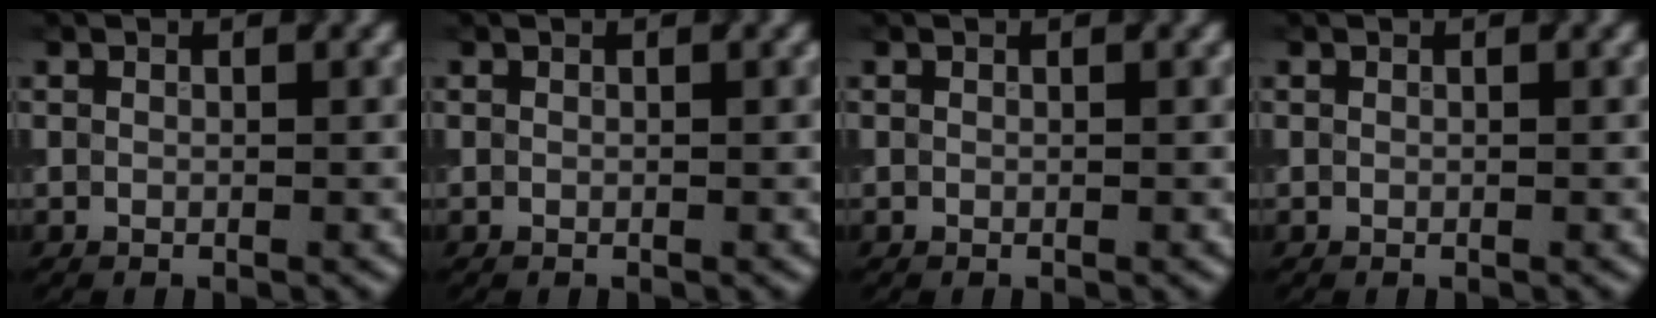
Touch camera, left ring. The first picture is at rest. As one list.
[{"total": 0.0}, {"total": 0.0}, {"total": 0.0}]